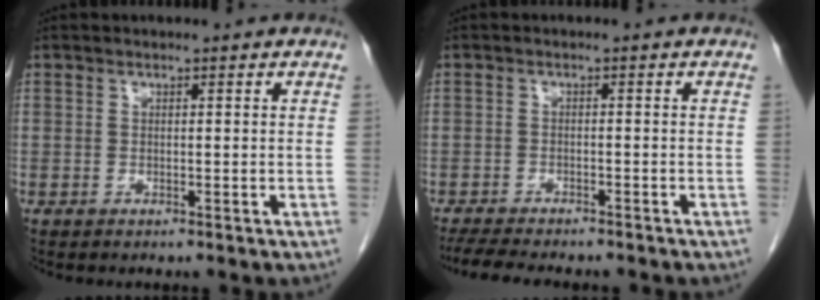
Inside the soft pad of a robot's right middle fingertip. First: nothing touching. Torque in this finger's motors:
{"motor_torque": [0.47, -0.33, 0.06, 0.02]}